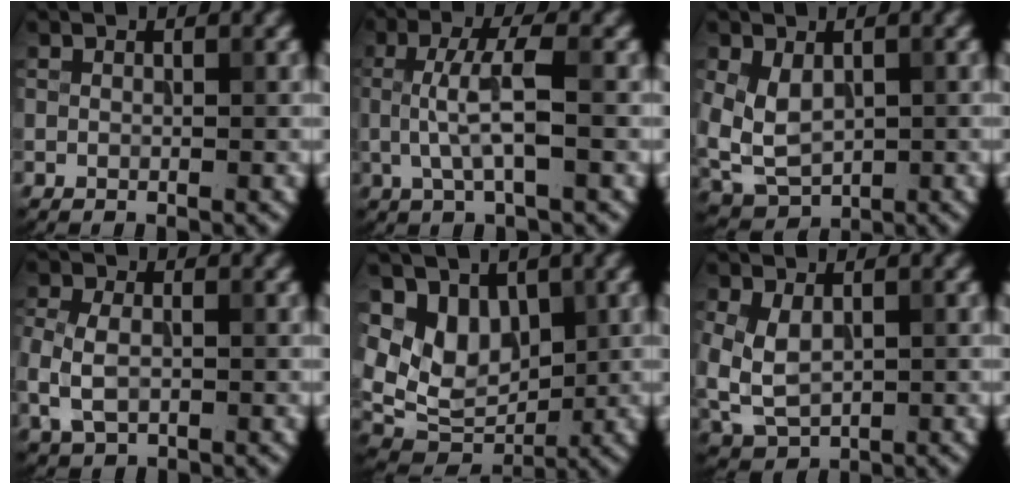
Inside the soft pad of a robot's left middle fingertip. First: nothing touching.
{"total": 4.1, "force": [-0.1, 0.9, 4.0], "torque": [-0.085, 0.005, -0.001]}
{"total": 4.8, "force": [0.3, 3.3, 3.6], "torque": [-0.082, -0.005, 0.011]}
{"total": 3.6, "force": [-0.8, 2.3, 2.7], "torque": [-0.069, -0.003, -0.016]}
{"total": 6.2, "force": [2.2, 4.5, 3.7], "torque": [-0.064, -0.017, 0.037]}
{"total": 4.4, "force": [0.2, 2.9, 3.3], "torque": [-0.080, -0.005, 0.010]}